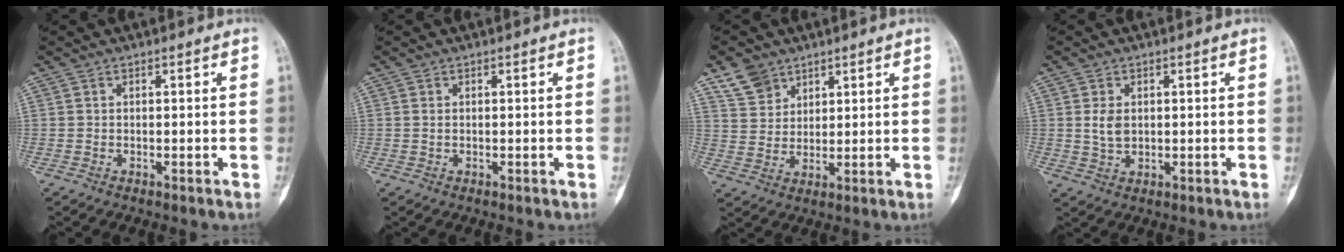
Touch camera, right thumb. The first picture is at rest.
{"total": 0.6, "force": [0.1, 0.4, 0.4], "torque": [-0.011, 0.002, 0.003]}
{"total": 6.4, "force": [4.4, 4.2, 1.7], "torque": [-0.016, -0.018, 0.092]}
{"total": 3.6, "force": [0.6, 2.4, 2.5], "torque": [-0.040, -0.004, 0.018]}